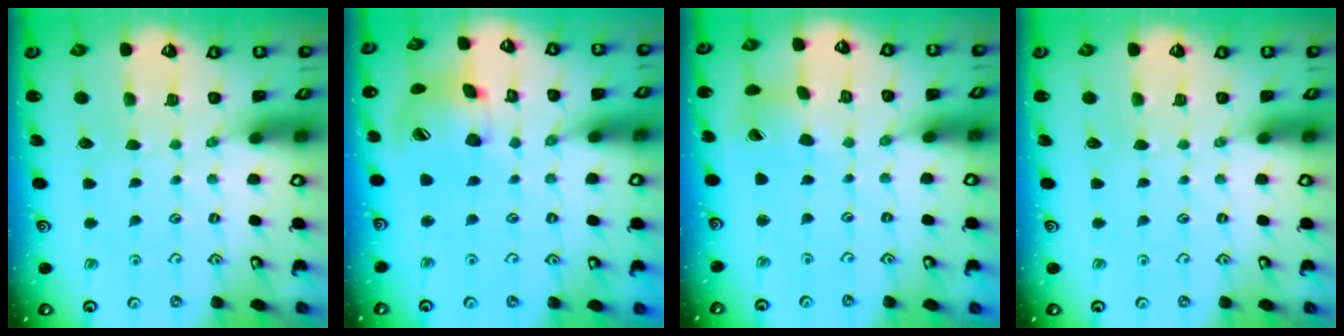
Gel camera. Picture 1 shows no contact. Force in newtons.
{"total": 13.8, "press": 13.7, "slide": 2.2}
{"total": 2.7, "press": 2.7, "slide": 0.4}
{"total": 0.0}